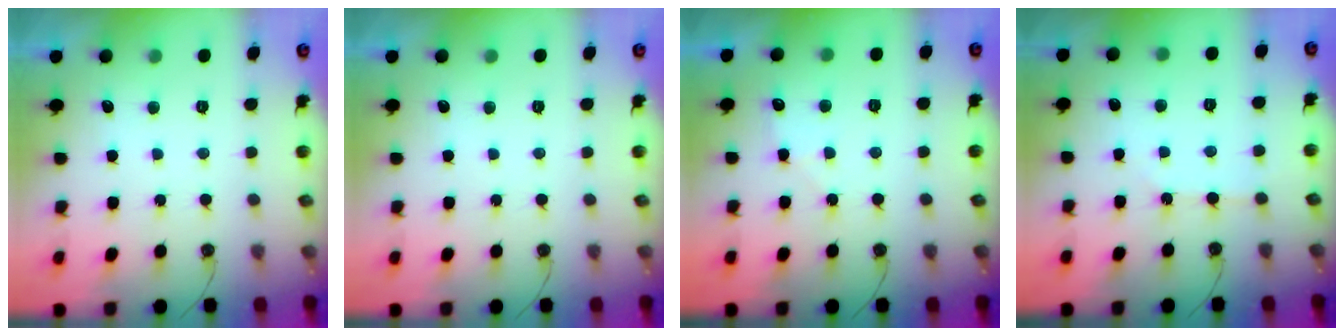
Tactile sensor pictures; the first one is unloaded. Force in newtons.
{"total": 0.0}
{"total": 4.2, "press": 4.2, "slide": 0.6}
{"total": 3.2, "press": 3.2, "slide": 0.5}